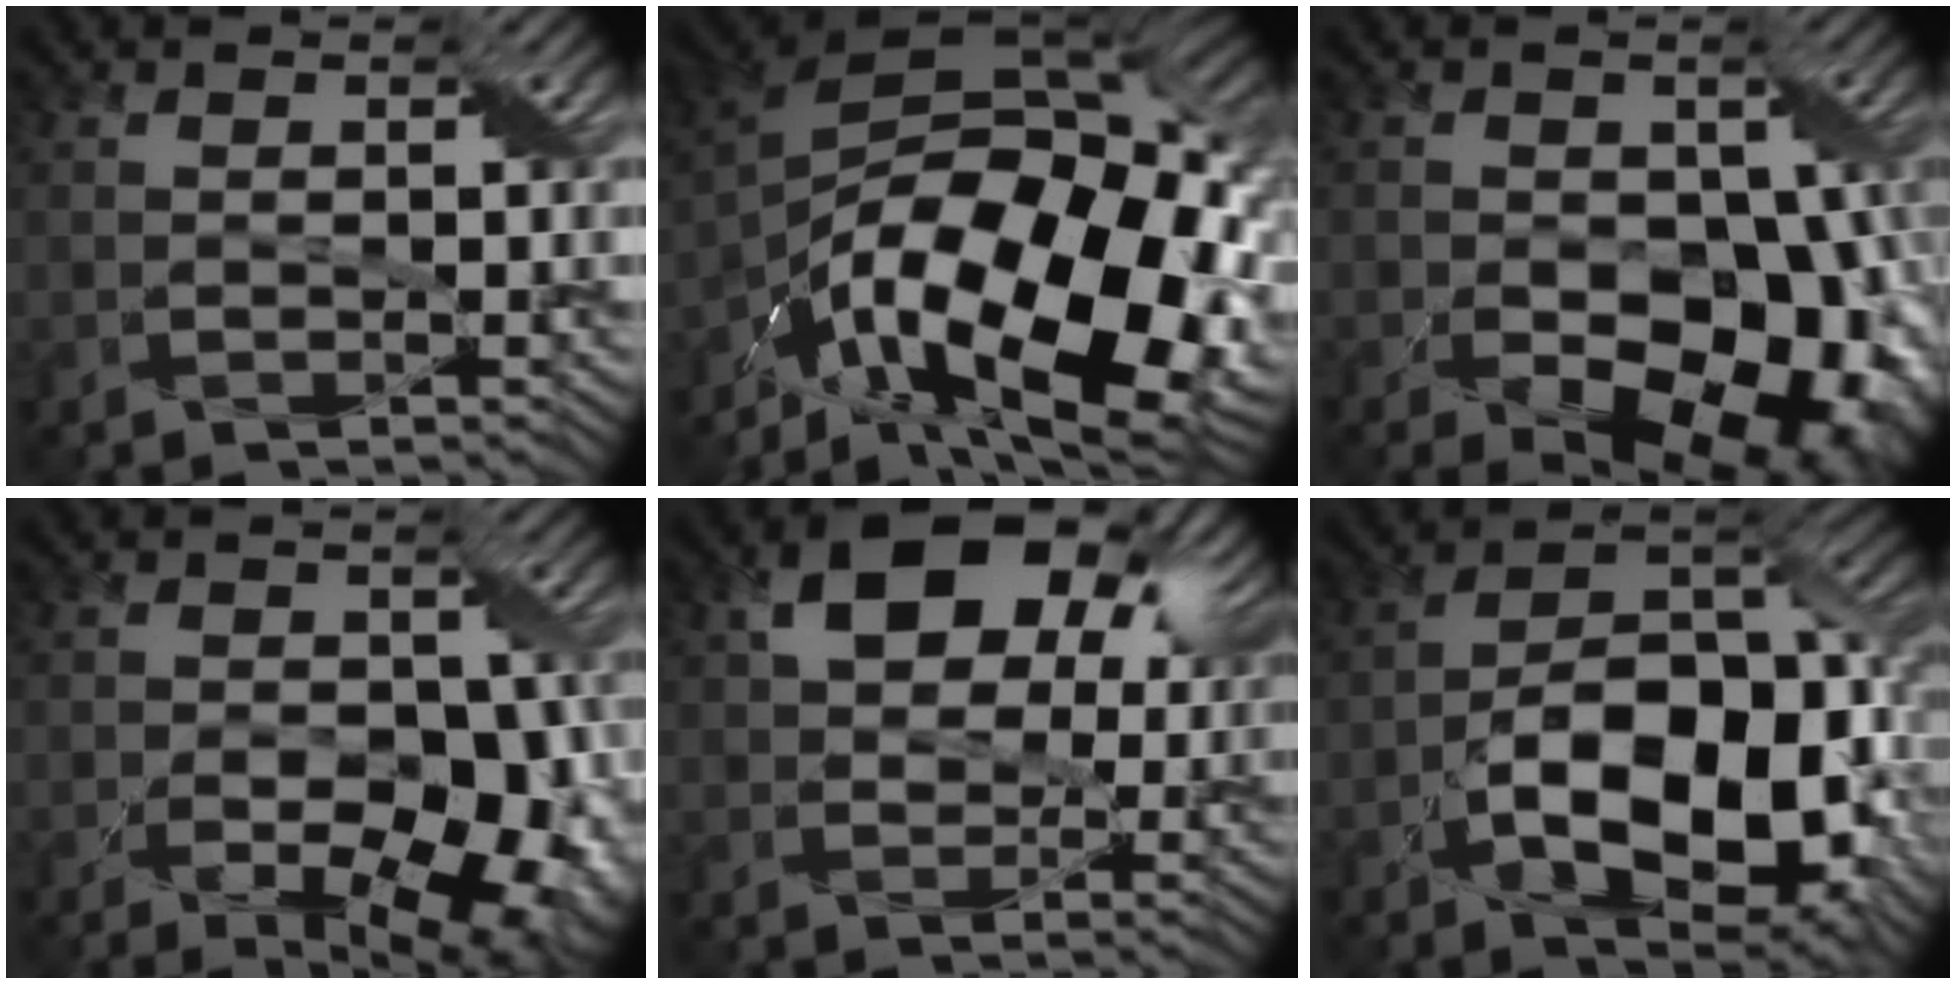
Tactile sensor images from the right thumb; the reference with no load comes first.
{"total": 20.5, "force": [-9.3, 10.1, 15.2], "torque": [-0.282, -0.031, -0.132]}
{"total": 15.1, "force": [-5.5, 10.0, 9.8], "torque": [-0.120, -0.019, -0.065]}
{"total": 15.5, "force": [-7.5, 9.4, 9.7], "torque": [-0.085, -0.017, -0.081]}
{"total": 10.6, "force": [4.2, 7.1, 6.7], "torque": [-0.121, 0.020, 0.063]}
{"total": 15.4, "force": [-5.0, 8.1, 12.2], "torque": [-0.180, -0.017, -0.093]}